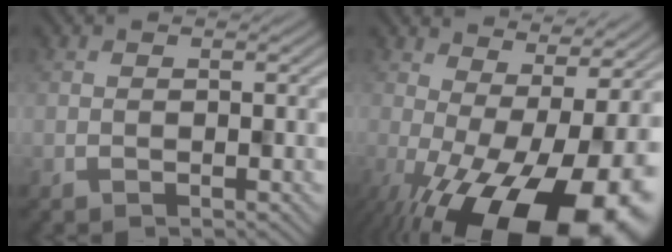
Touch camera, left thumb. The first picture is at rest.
{"total": 18.0, "force": [-6.1, 7.1, 15.4], "torque": [-0.246, -0.030, -0.078]}